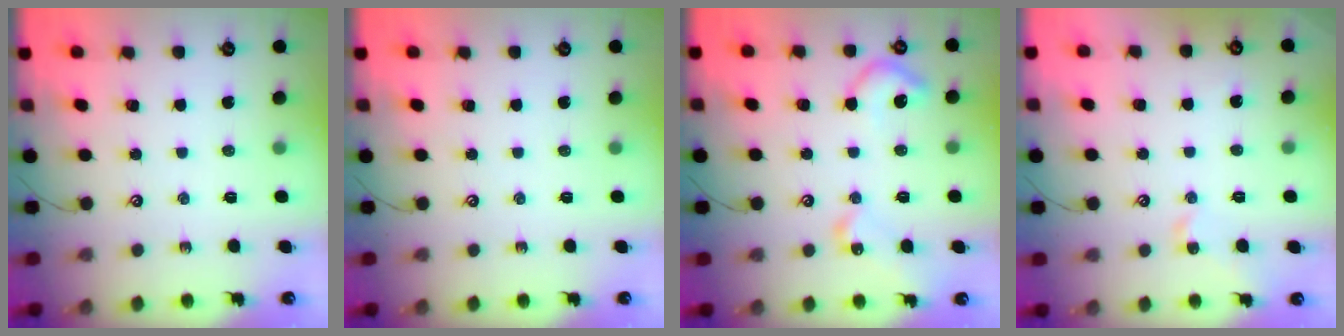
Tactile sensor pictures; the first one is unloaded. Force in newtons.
{"total": 0.0}
{"total": 9.4, "press": 9.3, "slide": 0.8}
{"total": 1.6, "press": 1.5, "slide": 0.4}